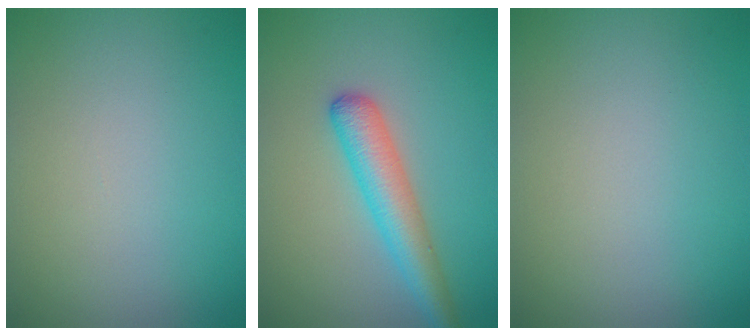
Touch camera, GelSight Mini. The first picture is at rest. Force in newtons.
{"total": 4.1, "press": 4.1, "slide": 0.1}
{"total": 0.0}